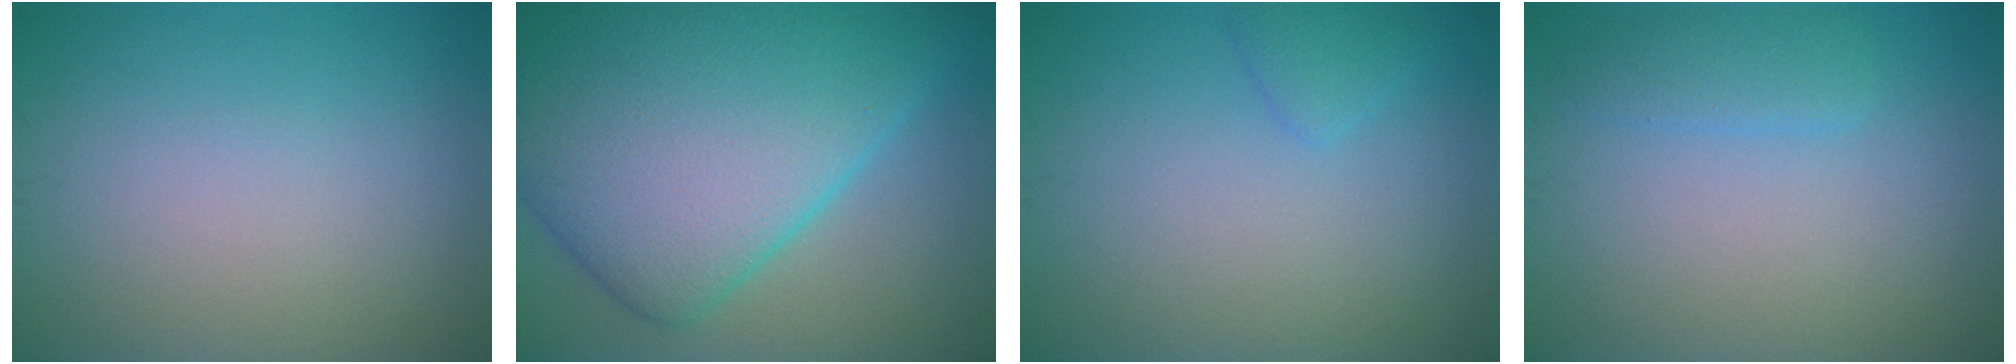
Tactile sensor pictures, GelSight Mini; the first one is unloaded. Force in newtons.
{"total": 16.2, "press": 16.2, "slide": 0.3}
{"total": 1.3, "press": 1.3, "slide": 0.0}
{"total": 1.8, "press": 1.8, "slide": 0.2}